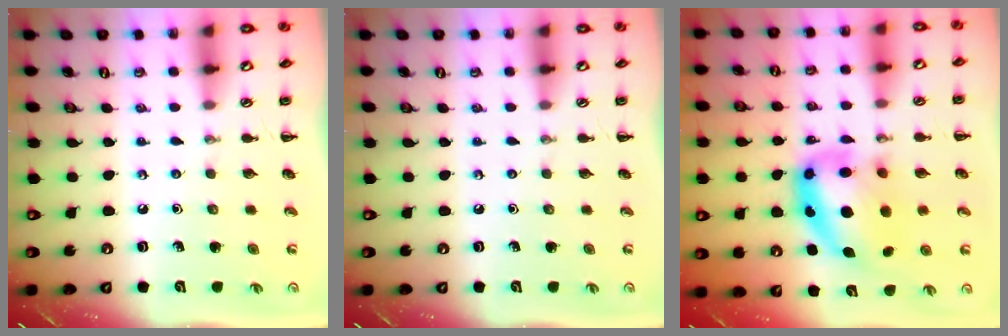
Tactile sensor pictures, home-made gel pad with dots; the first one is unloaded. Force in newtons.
{"total": 0.0}
{"total": 14.3, "press": 13.9, "slide": 3.6}